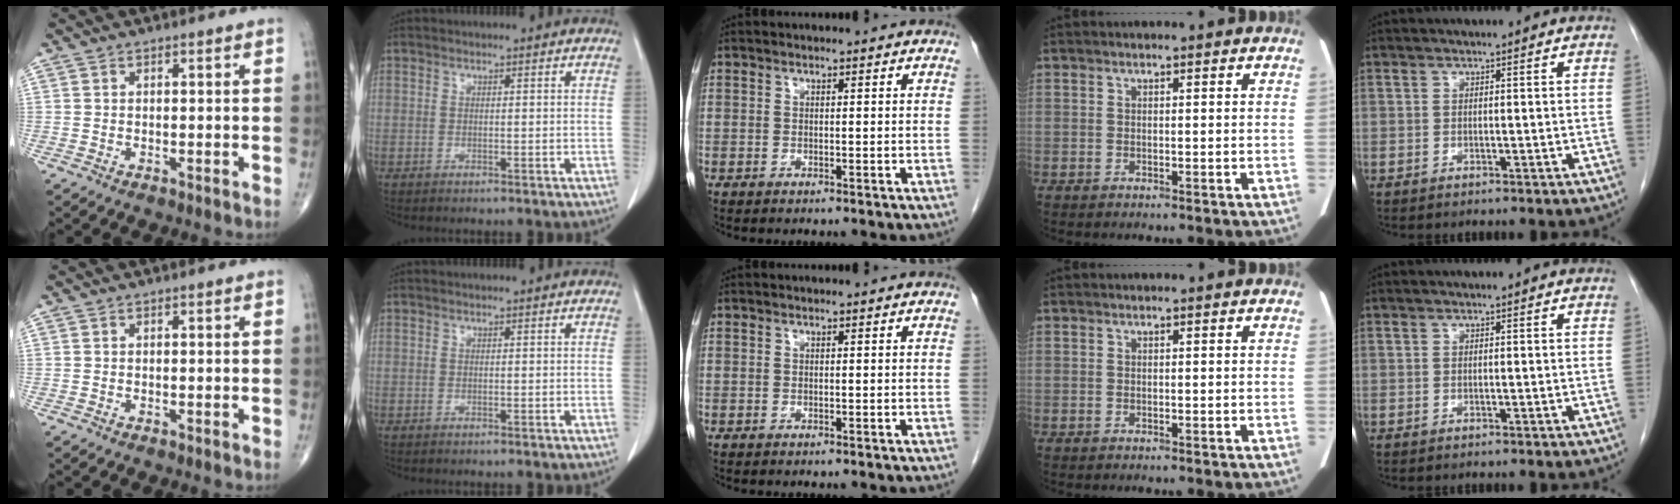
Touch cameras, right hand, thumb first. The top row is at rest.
{}